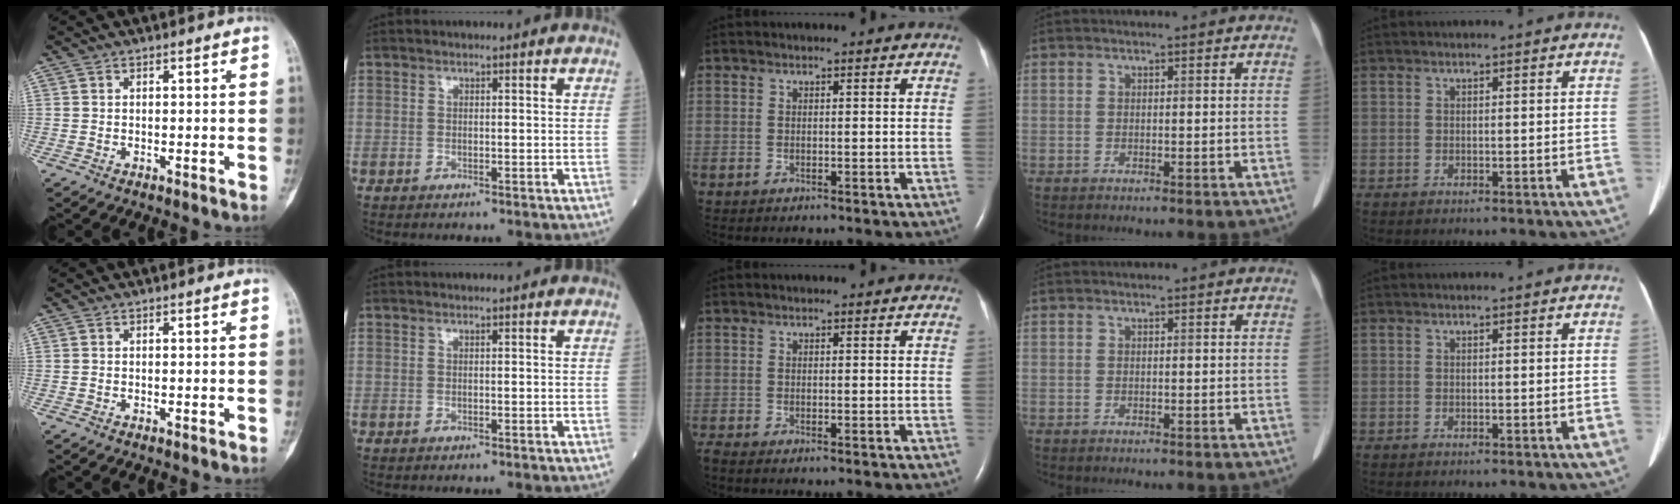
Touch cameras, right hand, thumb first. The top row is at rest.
{"middle": {"total": 0.8, "force": [-0.7, 0.0, 0.4], "torque": [-0.015, -0.005, -0.015]}}